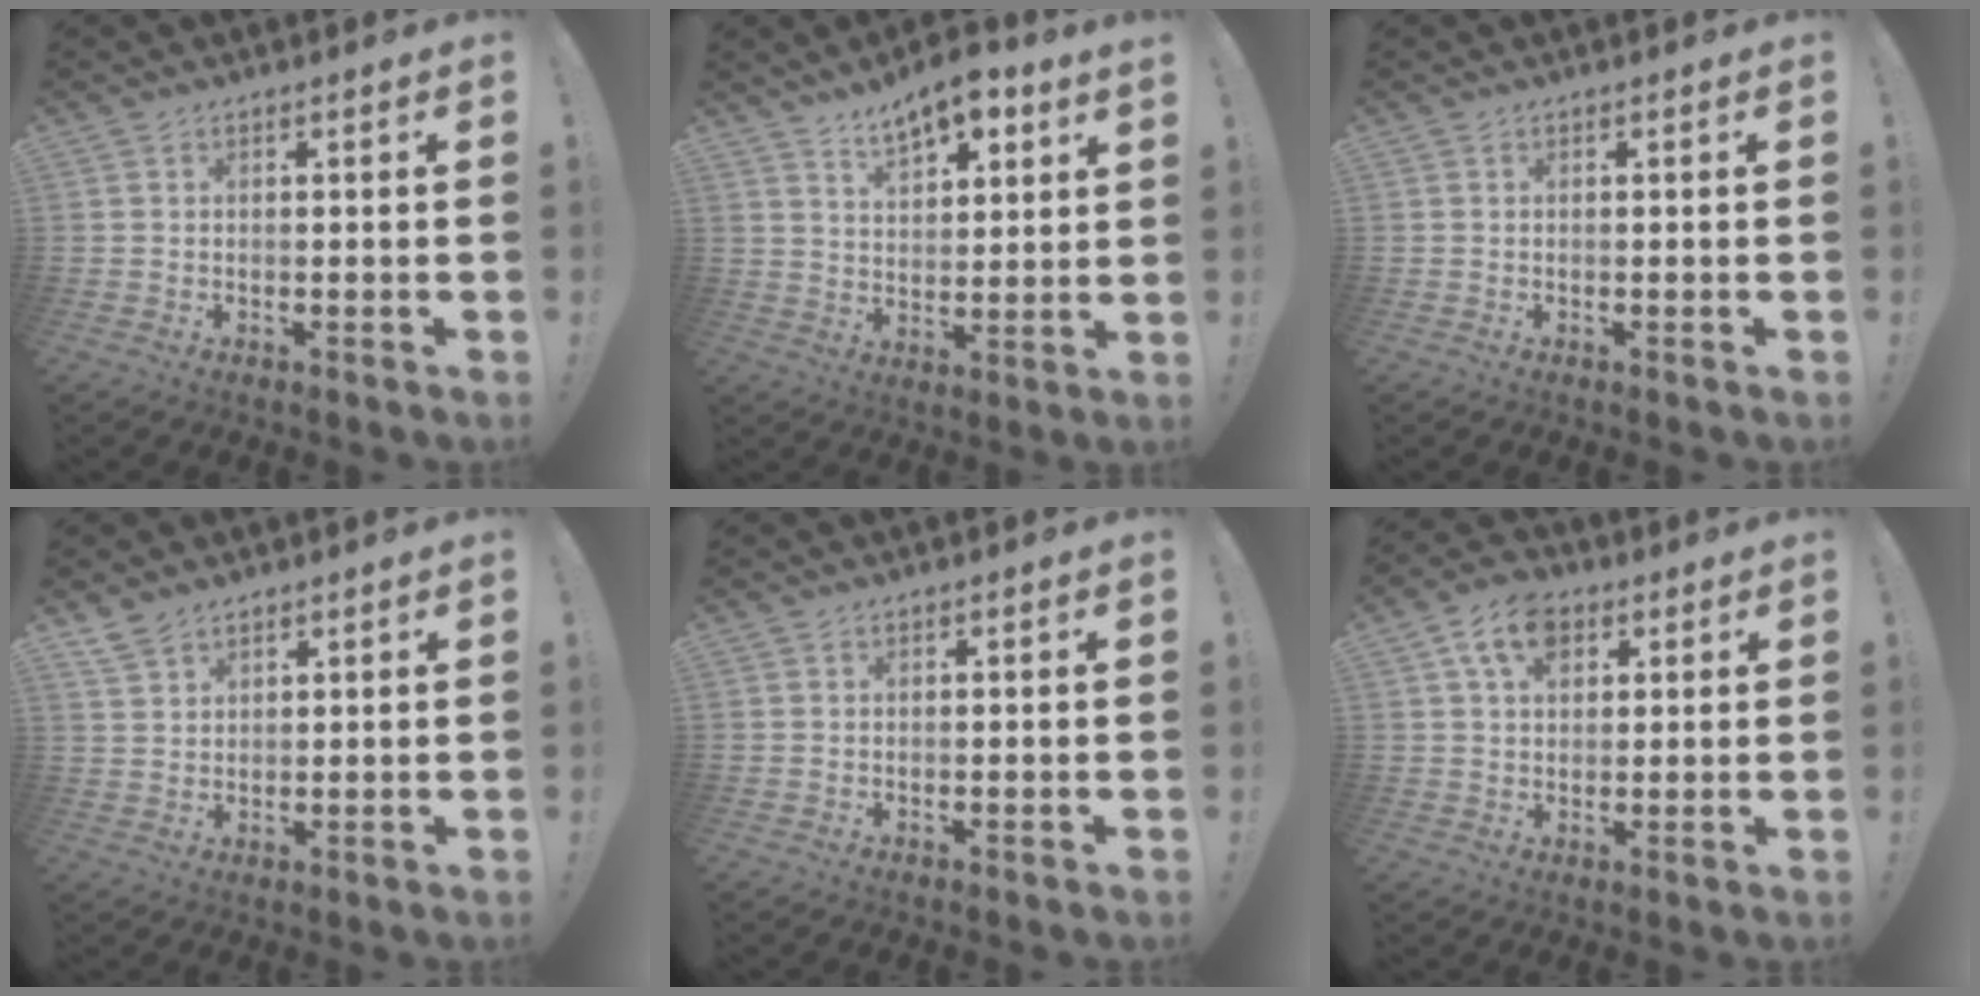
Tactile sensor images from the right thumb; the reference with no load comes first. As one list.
[{"total": 9.1, "force": [6.8, 3.3, 5.1], "torque": [-0.076, -0.039, 0.121]}, {"total": 0.0}, {"total": 4.5, "force": [3.7, 2.3, 1.2], "torque": [-0.018, -0.021, 0.071]}, {"total": 0.0}, {"total": 9.5, "force": [4.4, 6.3, 5.6], "torque": [-0.090, -0.001, 0.082]}]